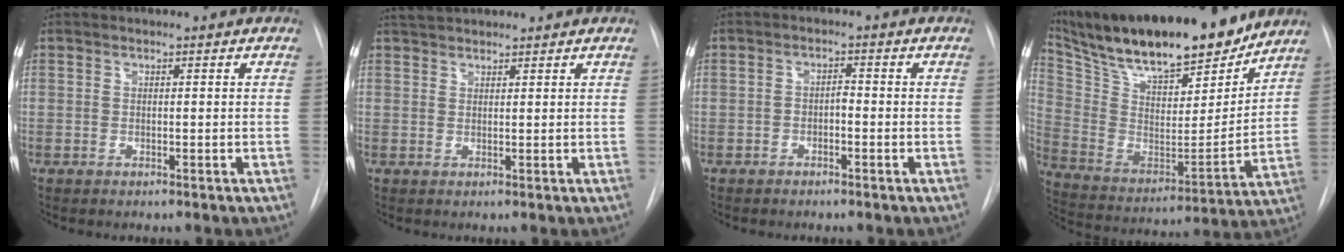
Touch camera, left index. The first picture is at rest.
{"total": 3.4, "force": [3.2, 0.8, 0.9], "torque": [-0.016, 0.028, 0.056]}
{"total": 1.7, "force": [-0.8, 0.7, 1.3], "torque": [-0.017, 0.006, -0.016]}
{"total": 26.4, "force": [22.1, 6.0, 13.1], "torque": [-0.248, -0.005, 0.354]}